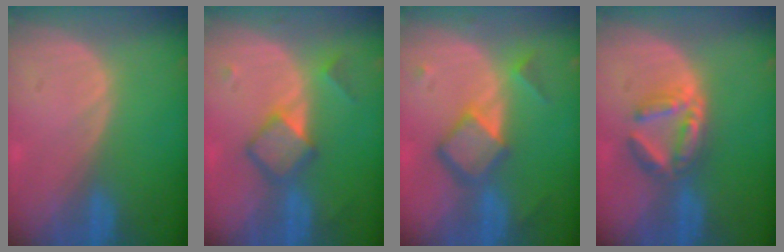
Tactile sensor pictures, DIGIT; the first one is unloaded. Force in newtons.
{"total": 5.3, "press": 5.3, "slide": 0.1}
{"total": 6.8, "press": 5.9, "slide": 3.4}
{"total": 5.7, "press": 5.5, "slide": 1.4}